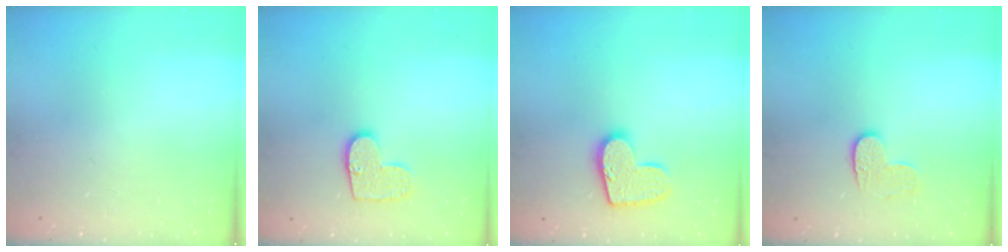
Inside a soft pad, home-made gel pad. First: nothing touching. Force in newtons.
{"total": 9.8, "press": 9.8, "slide": 0.4}
{"total": 12.9, "press": 12.9, "slide": 0.8}
{"total": 6.5, "press": 6.4, "slide": 0.5}